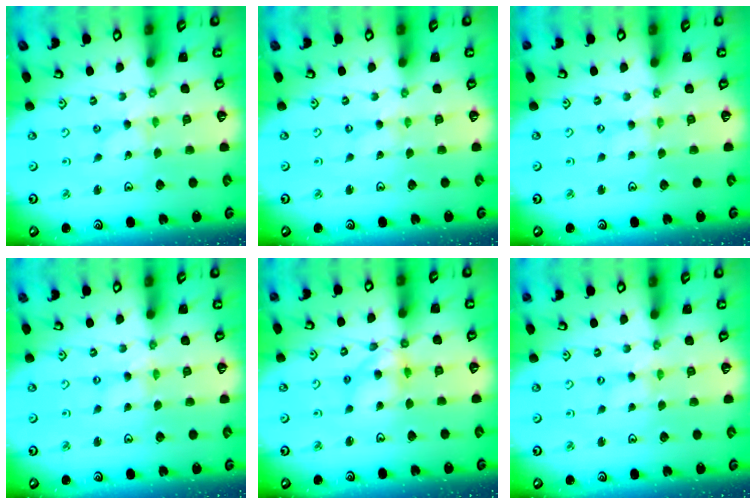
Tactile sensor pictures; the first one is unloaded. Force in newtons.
{"total": 0.0}
{"total": 0.0}
{"total": 0.8, "press": 0.8, "slide": 0.2}
{"total": 9.2, "press": 9.1, "slide": 0.9}
{"total": 0.0}